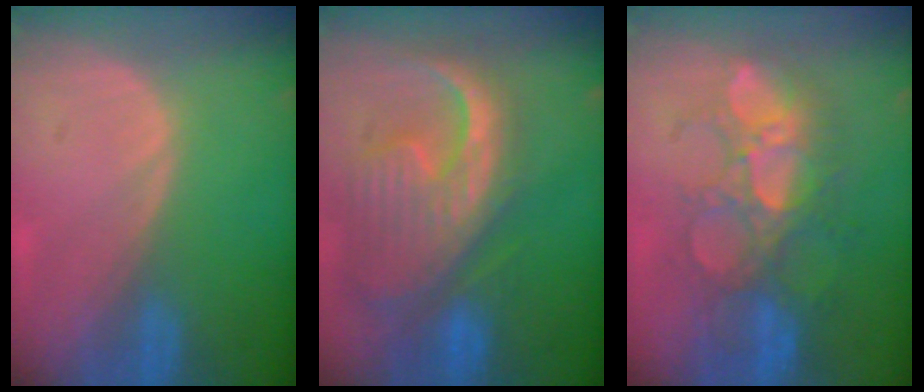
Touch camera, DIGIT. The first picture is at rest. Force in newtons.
{"total": 13.0, "press": 11.2, "slide": 6.6}
{"total": 10.1, "press": 9.2, "slide": 4.3}